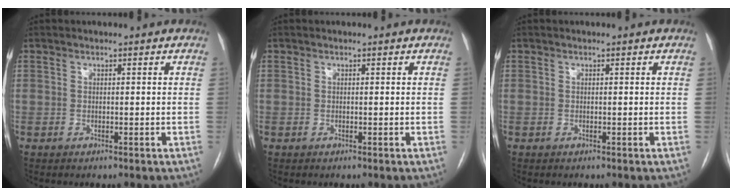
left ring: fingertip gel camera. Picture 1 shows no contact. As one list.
[{"total": 0.0}, {"total": 0.0}]